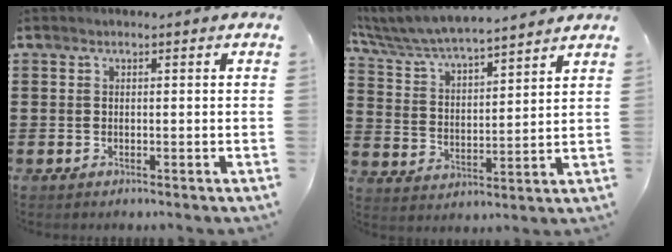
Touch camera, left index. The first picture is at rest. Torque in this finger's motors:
{"motor_torque": [1.06, -1.08, 0.86, 0.20]}